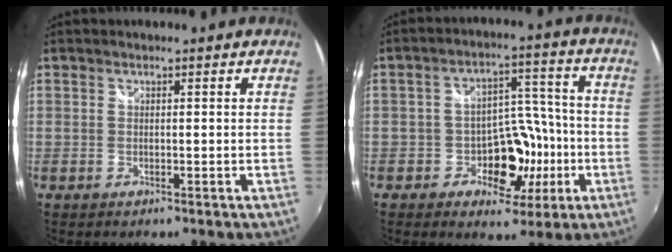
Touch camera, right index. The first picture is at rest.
{"total": 11.1, "force": [-4.0, 8.3, 6.2], "torque": [-0.106, 0.023, -0.050]}